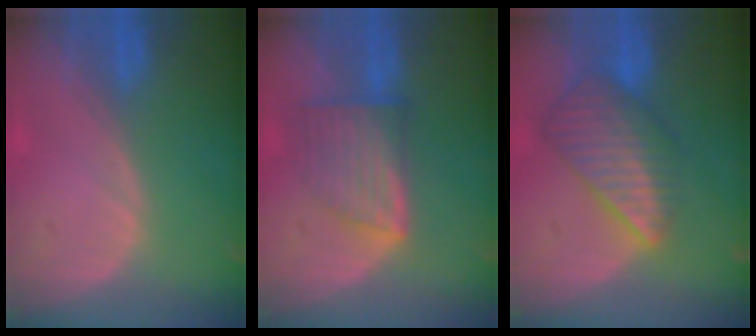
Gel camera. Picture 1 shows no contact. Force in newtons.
{"total": 7.3, "press": 6.6, "slide": 3.2}
{"total": 8.6, "press": 7.5, "slide": 4.1}